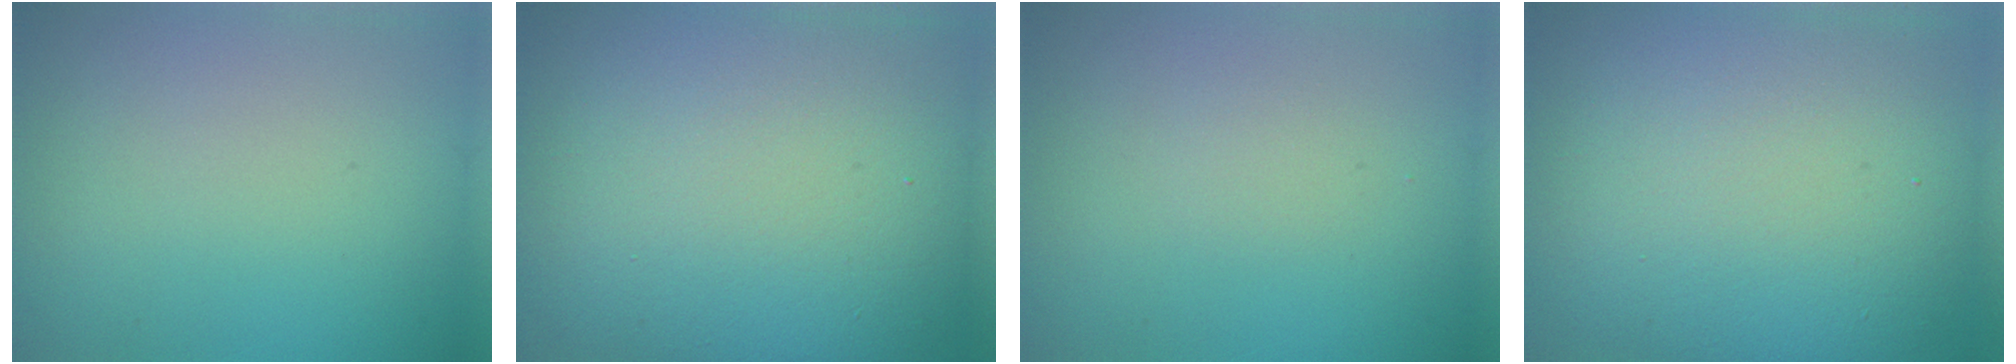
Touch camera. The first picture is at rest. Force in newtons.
{"total": 17.3, "press": 17.3, "slide": 0.9}
{"total": 0.7, "press": 0.7, "slide": 0.0}
{"total": 14.1, "press": 14.1, "slide": 1.0}